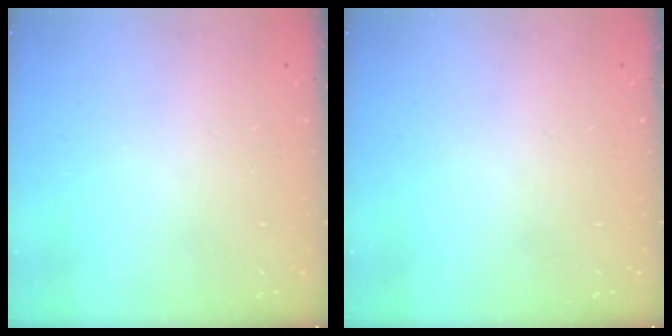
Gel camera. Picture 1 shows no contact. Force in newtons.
{"total": 0.0}